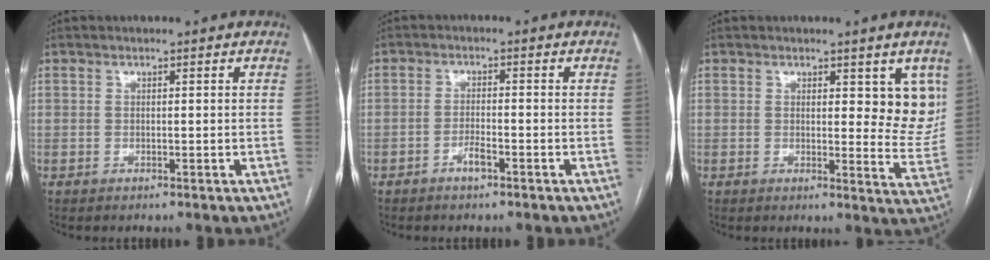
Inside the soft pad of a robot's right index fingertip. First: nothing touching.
{"total": 2.4, "force": [-1.6, 0.5, 1.7], "torque": [-0.031, 0.002, -0.029]}
{"total": 7.2, "force": [3.1, 2.7, 5.9], "torque": [-0.051, -0.019, 0.033]}